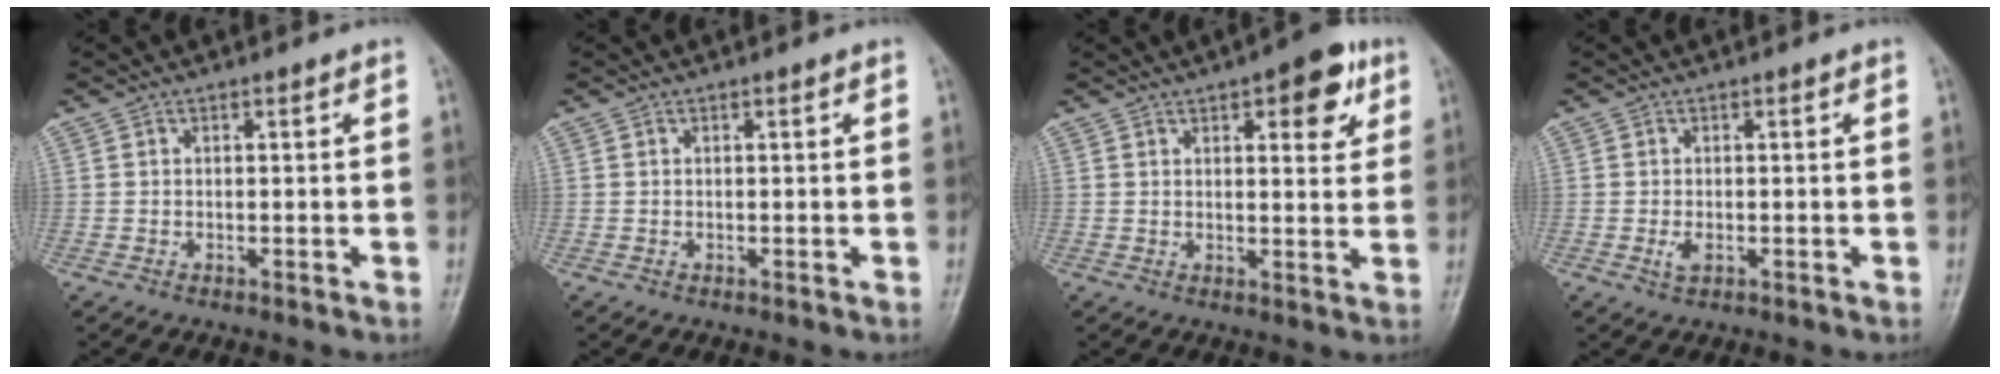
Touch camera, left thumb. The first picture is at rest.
{"total": 0.0}
{"total": 8.7, "force": [4.2, 3.5, 6.7], "torque": [-0.060, -0.013, 0.048]}
{"total": 1.8, "force": [-0.4, 1.0, 1.4], "torque": [-0.030, -0.004, -0.007]}